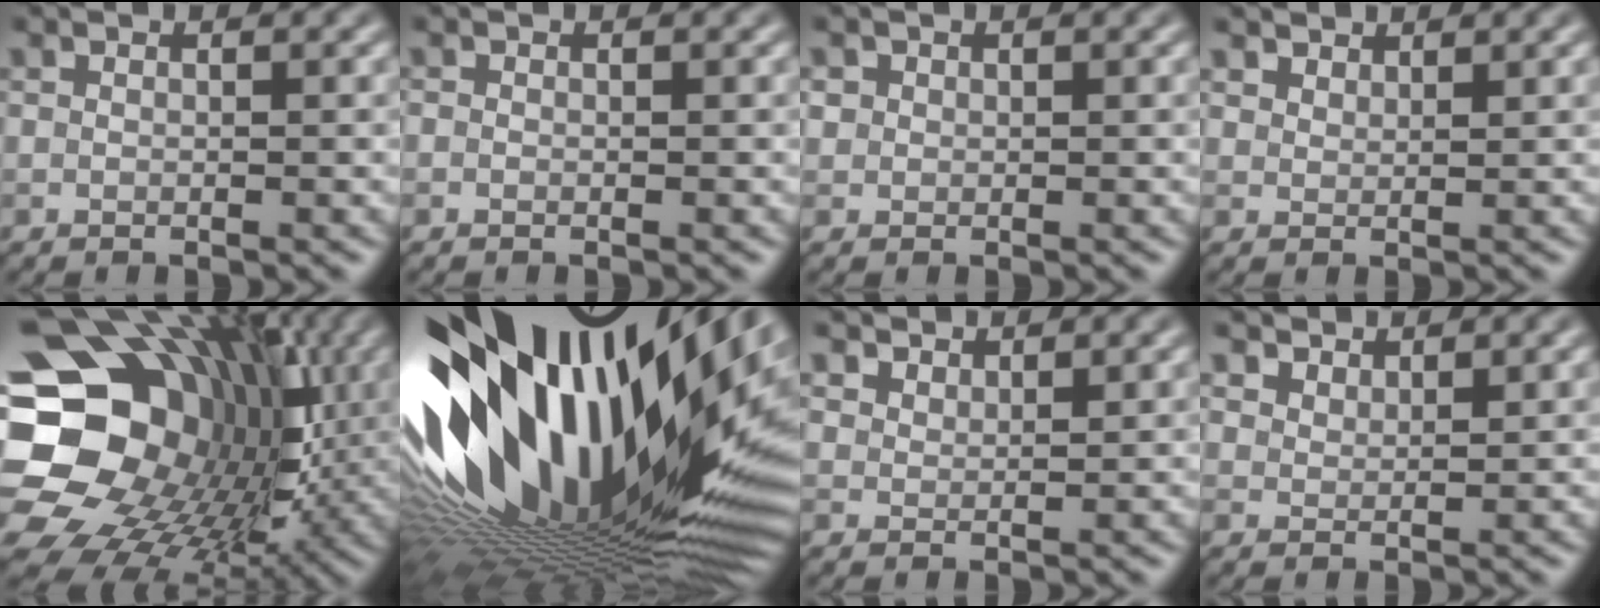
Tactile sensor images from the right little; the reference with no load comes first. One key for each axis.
{"total": 0.0}
{"total": 0.9, "fx": 0.2, "fy": 0.8, "fz": 0.1, "tx": 0.005, "ty": -0.002, "tz": 0.005}
{"total": 2.4, "fx": 2.2, "fy": 0.9, "fz": 0.4, "tx": -0.014, "ty": -0.010, "tz": 0.050}
{"total": 21.1, "fx": 1.0, "fy": 18.1, "fz": 10.9, "tx": -0.189, "ty": -0.012, "tz": 0.002}
{"total": 20.5, "fx": 4.7, "fy": 8.1, "fz": 18.2, "tx": -0.324, "ty": -0.028, "tz": 0.088}
{"total": 2.9, "fx": 2.7, "fy": 1.0, "fz": 0.5, "tx": -0.018, "ty": -0.010, "tz": 0.061}
{"total": 3.3, "fx": 3.0, "fy": 1.1, "fz": 0.6, "tx": -0.021, "ty": -0.012, "tz": 0.068}